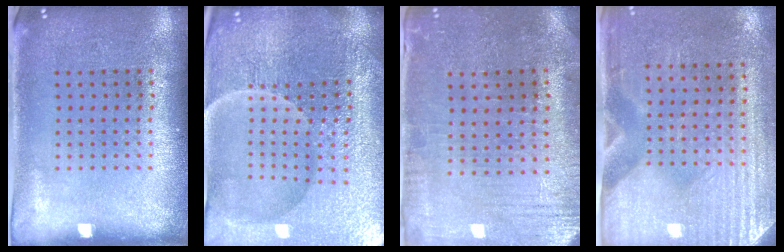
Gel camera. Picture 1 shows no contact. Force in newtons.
{"total": 5.4, "press": 5.2, "slide": 1.6}
{"total": 0.6, "press": 0.5, "slide": 0.3}
{"total": 2.9, "press": 2.6, "slide": 1.5}